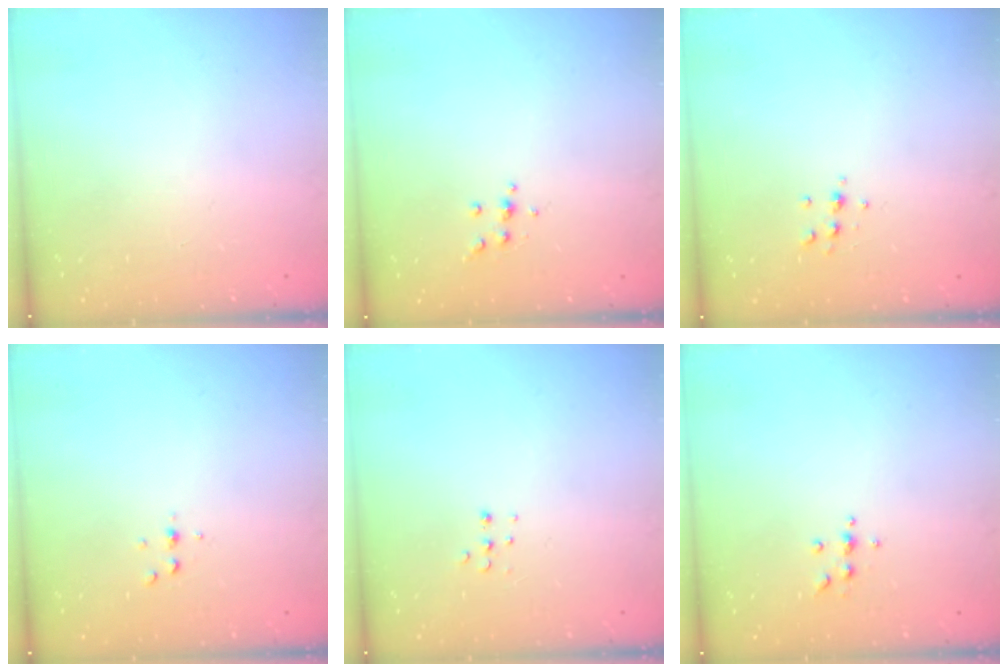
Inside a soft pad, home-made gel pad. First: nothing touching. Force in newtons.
{"total": 4.1, "press": 4.0, "slide": 1.0}
{"total": 5.8, "press": 5.8, "slide": 0.6}
{"total": 2.5, "press": 2.4, "slide": 0.2}
{"total": 3.8, "press": 3.7, "slide": 0.9}
{"total": 5.7, "press": 5.7, "slide": 0.5}